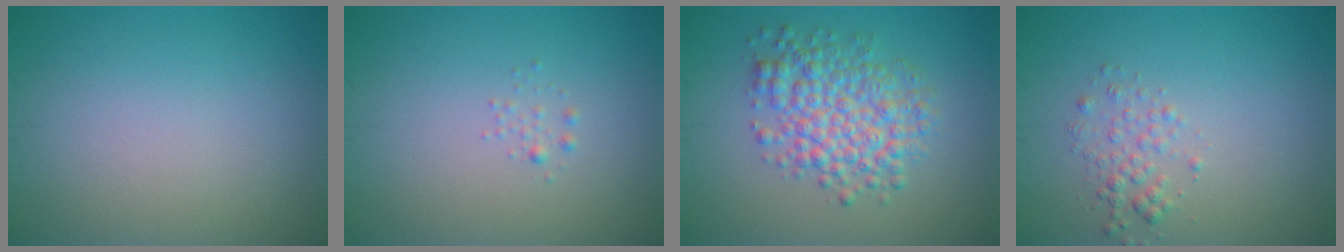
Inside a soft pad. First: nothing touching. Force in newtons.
{"total": 0.7, "press": 0.7, "slide": 0.0}
{"total": 5.6, "press": 5.6, "slide": 0.1}
{"total": 1.7, "press": 1.7, "slide": 0.1}